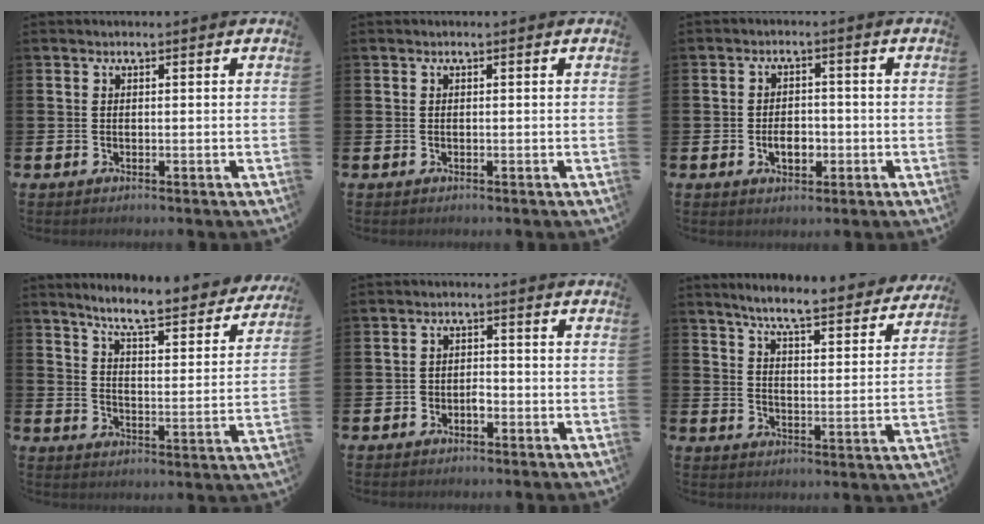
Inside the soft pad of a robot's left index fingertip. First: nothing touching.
{"total": 0.0}
{"total": 3.7, "force": [-1.0, 2.4, 2.7], "torque": [-0.033, -0.003, -0.023]}
{"total": 7.2, "force": [6.7, 0.4, 2.7], "torque": [-0.071, -0.050, 0.111]}
{"total": 1.9, "force": [-1.2, 1.3, 0.8], "torque": [-0.016, 0.004, -0.026]}
{"total": 6.6, "force": [6.2, 0.1, 2.3], "torque": [-0.061, -0.044, 0.103]}